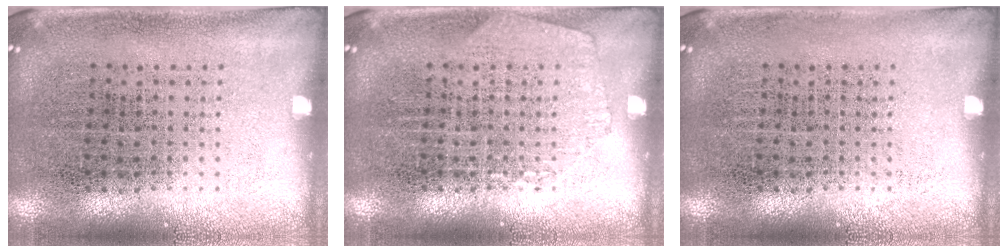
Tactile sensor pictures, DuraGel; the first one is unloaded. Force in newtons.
{"total": 1.0, "press": 1.0, "slide": 0.1}
{"total": 0.0}